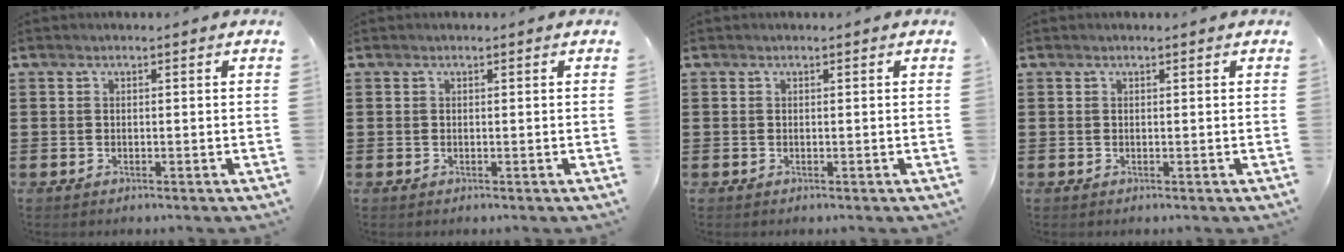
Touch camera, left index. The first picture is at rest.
{"total": 0.0}
{"total": 0.0}
{"total": 0.0}